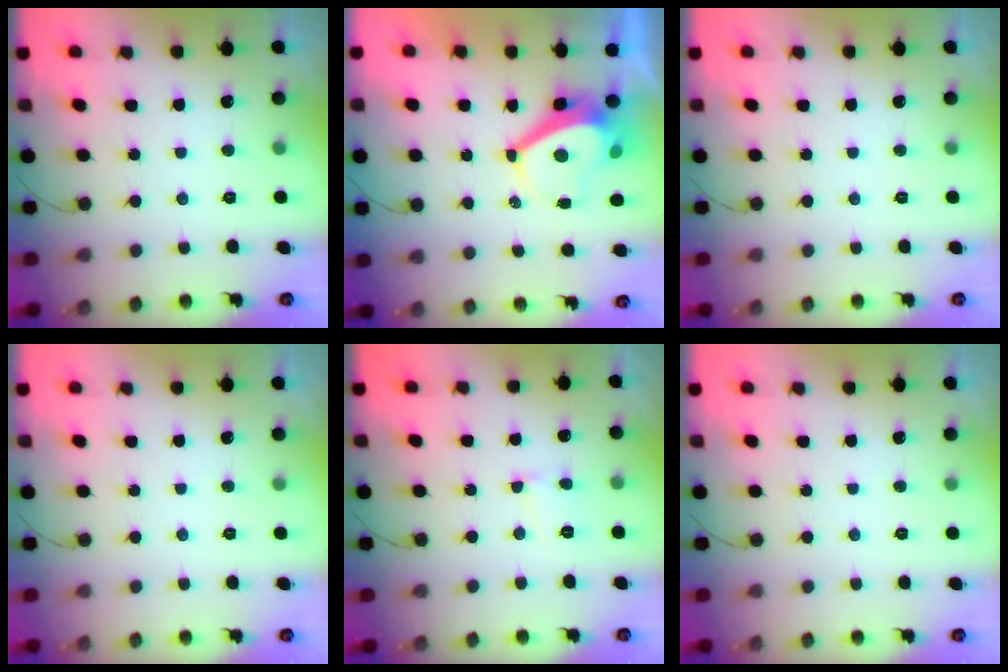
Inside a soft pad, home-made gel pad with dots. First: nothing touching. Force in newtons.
{"total": 6.3, "press": 6.3, "slide": 0.7}
{"total": 0.0}
{"total": 0.0}
{"total": 3.6, "press": 3.6, "slide": 0.3}
{"total": 0.0}